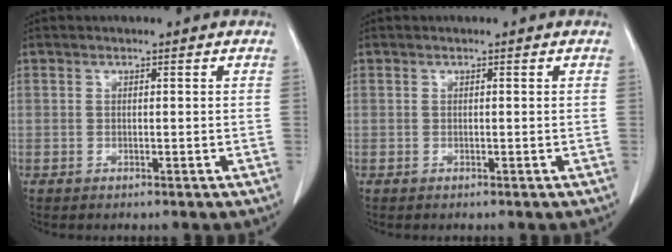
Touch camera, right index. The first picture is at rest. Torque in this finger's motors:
{"motor_torque": [-0.01, 0.07, -0.01, 0.00]}